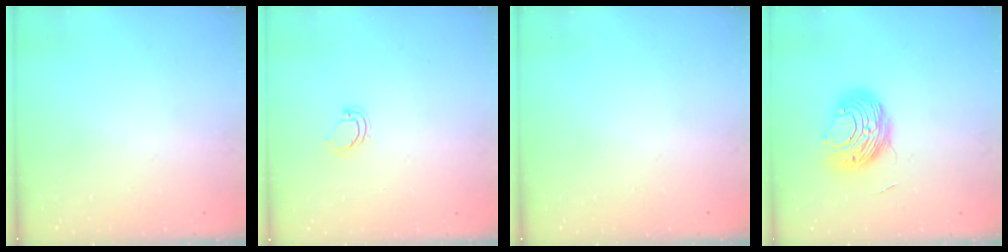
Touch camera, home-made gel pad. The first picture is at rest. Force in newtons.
{"total": 3.9, "press": 3.9, "slide": 0.3}
{"total": 0.0}
{"total": 9.7, "press": 9.6, "slide": 0.6}